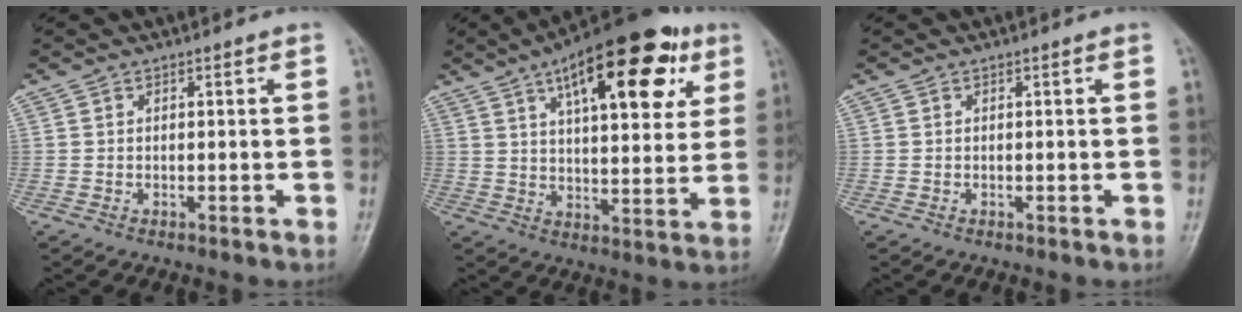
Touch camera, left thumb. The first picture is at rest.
{"total": 22.4, "force": [10.4, 9.1, 17.7], "torque": [-0.228, -0.012, 0.152]}
{"total": 0.0}